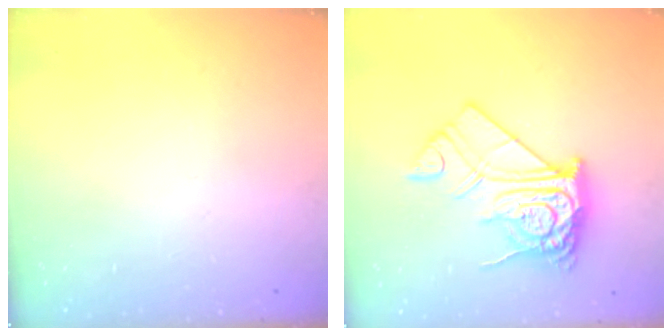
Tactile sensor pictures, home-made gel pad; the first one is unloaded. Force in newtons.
{"total": 15.7, "press": 15.6, "slide": 1.6}